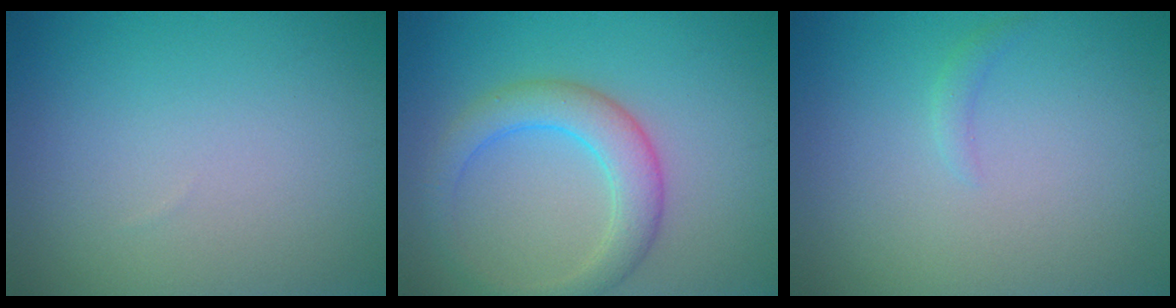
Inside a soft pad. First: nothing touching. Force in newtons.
{"total": 4.3, "press": 4.3, "slide": 0.3}
{"total": 0.8, "press": 0.8, "slide": 0.1}